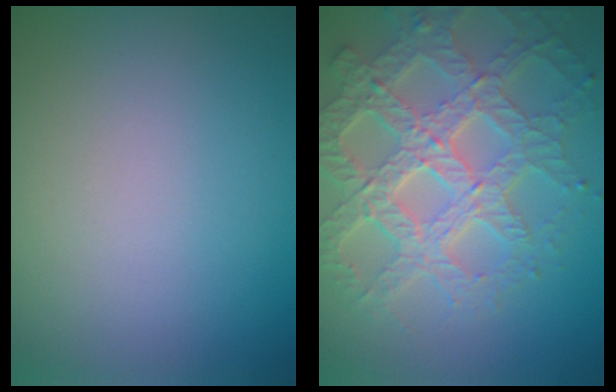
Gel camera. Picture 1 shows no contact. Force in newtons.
{"total": 8.1, "press": 5.9, "slide": 5.6}